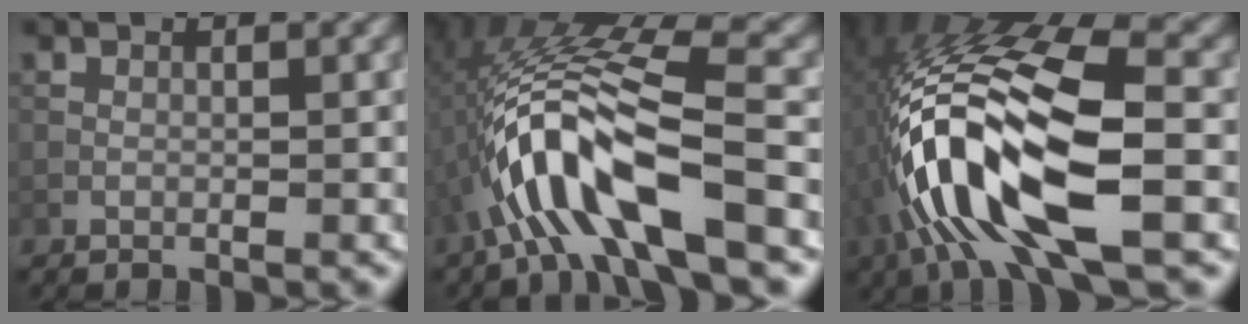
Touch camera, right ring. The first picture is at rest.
{"total": 9.8, "force": [-3.6, 2.3, 8.8], "torque": [-0.182, 0.021, -0.062]}
{"total": 13.9, "force": [-4.2, 4.7, 12.4], "torque": [-0.260, 0.008, -0.070]}